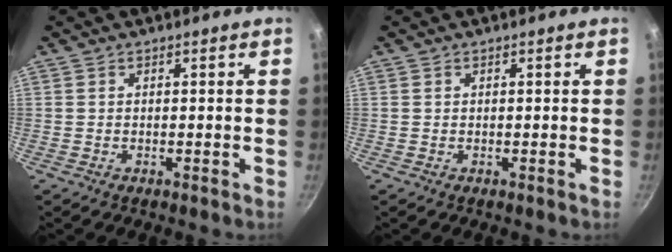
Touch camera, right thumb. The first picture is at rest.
{"total": 0.0}